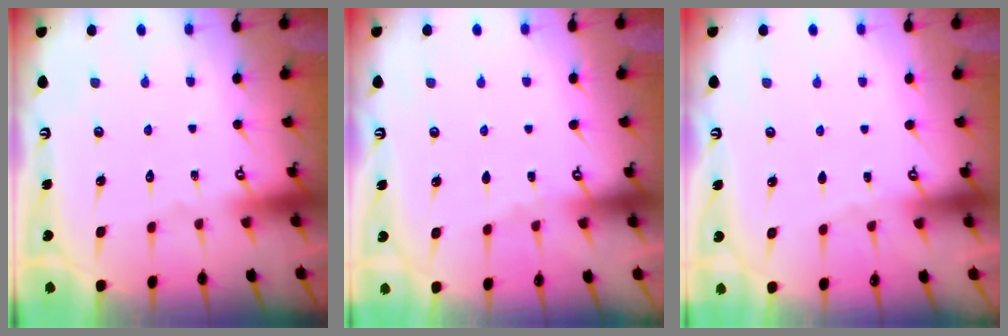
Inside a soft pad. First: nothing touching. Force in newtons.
{"total": 2.5, "press": 2.5, "slide": 0.4}
{"total": 2.1, "press": 2.1, "slide": 0.4}